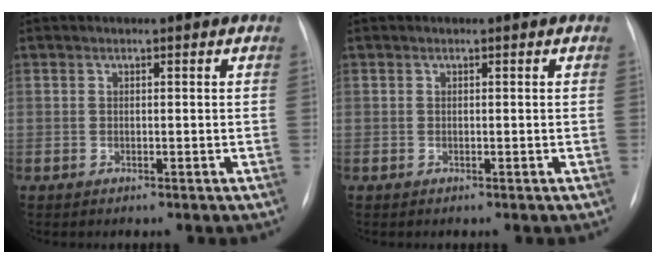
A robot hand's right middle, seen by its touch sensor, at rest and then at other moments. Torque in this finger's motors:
{"motor_torque": [-0.31, -0.31, 0.04, 0.00]}